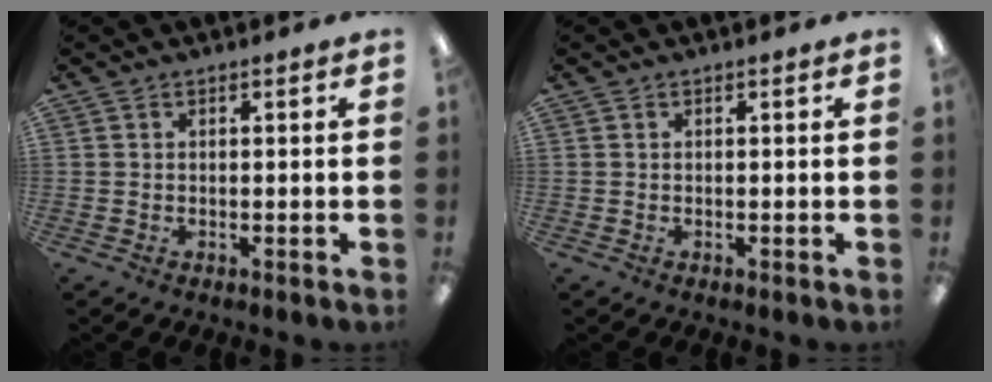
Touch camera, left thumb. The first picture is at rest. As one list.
[{"total": 0.0}]